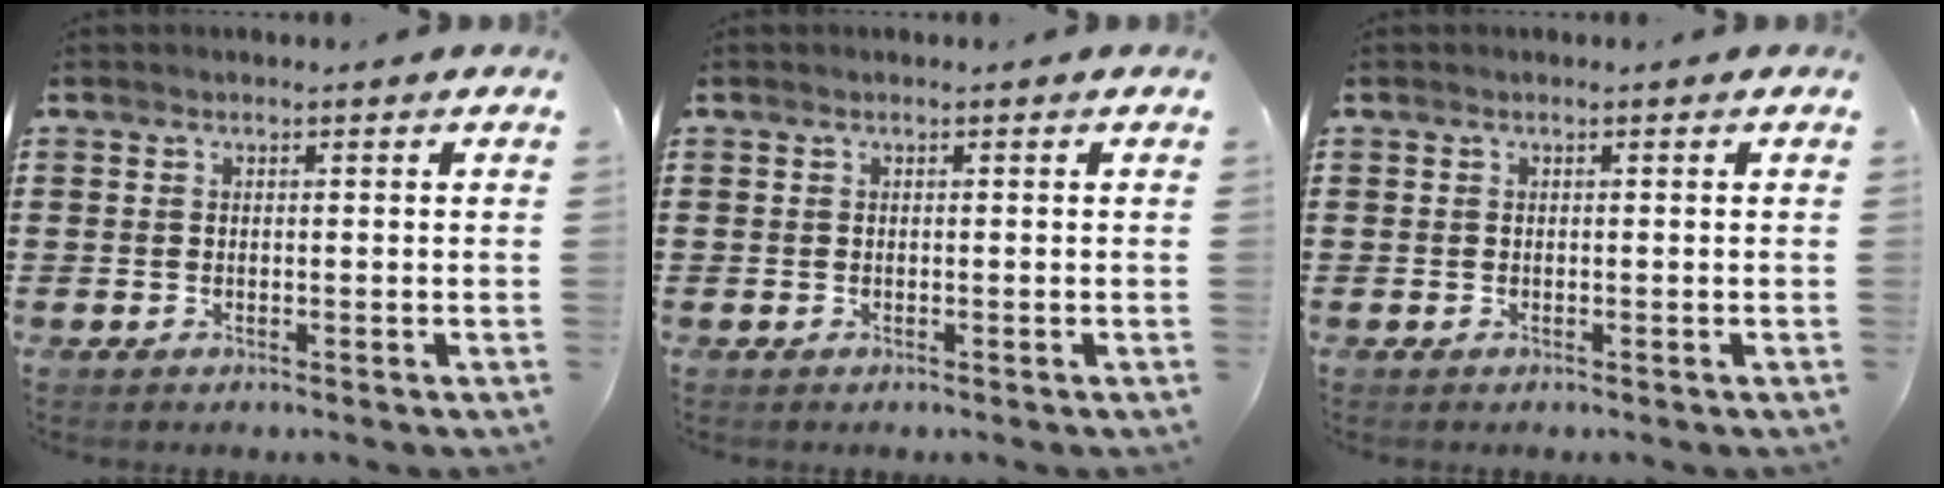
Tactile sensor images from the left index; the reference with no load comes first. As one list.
[{"total": 0.0}, {"total": 0.0}]